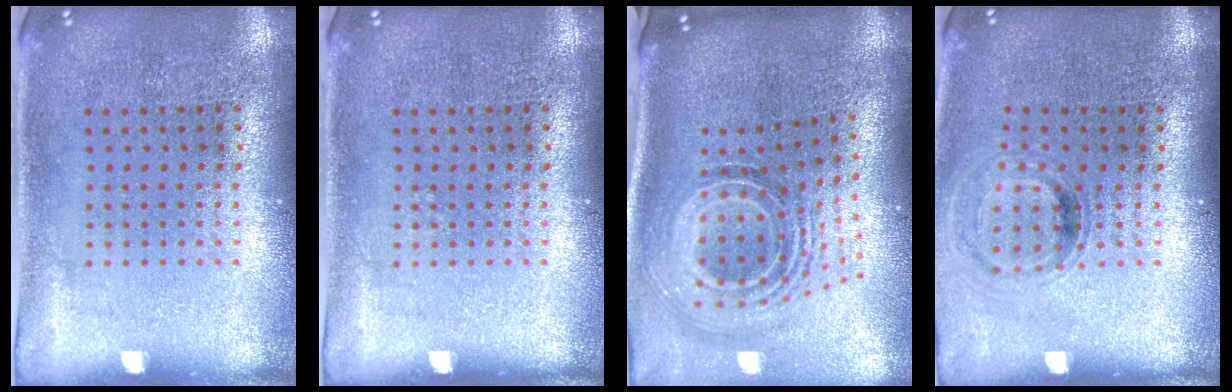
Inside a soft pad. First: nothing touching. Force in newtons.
{"total": 0.0}
{"total": 2.1, "press": 1.5, "slide": 1.5}
{"total": 0.9, "press": 0.9, "slide": 0.1}